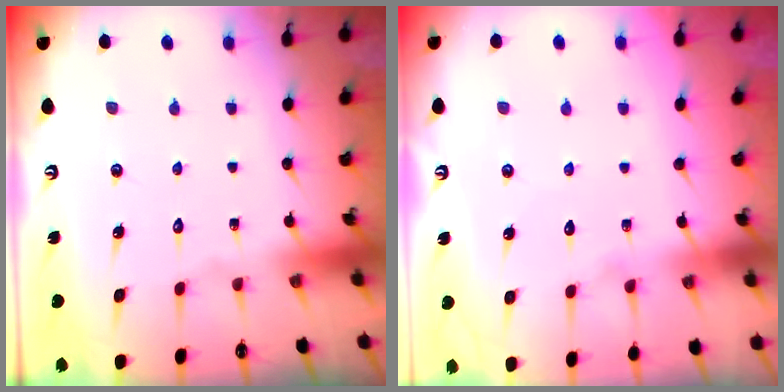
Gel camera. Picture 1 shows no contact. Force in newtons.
{"total": 4.5, "press": 4.5, "slide": 0.5}